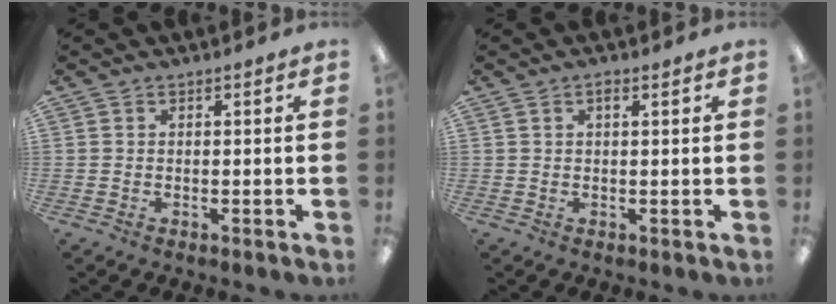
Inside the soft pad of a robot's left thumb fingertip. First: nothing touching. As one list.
[{"total": 1.7, "force": [0.8, 0.5, 1.4], "torque": [-0.031, 0.003, 0.014]}]